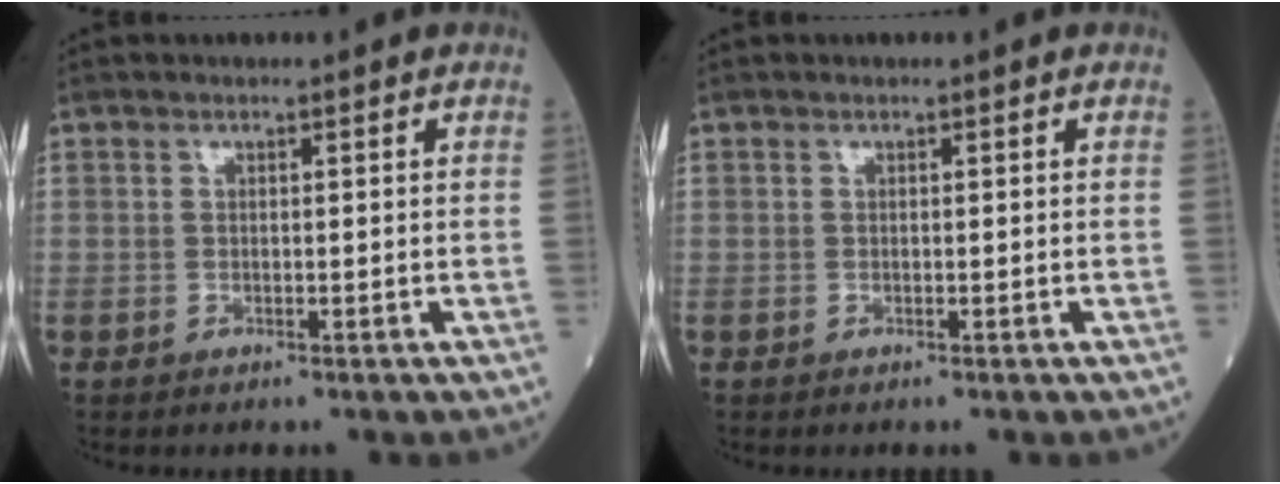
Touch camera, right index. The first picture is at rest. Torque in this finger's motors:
{"motor_torque": [0.00, 0.00, 0.00, -0.01]}